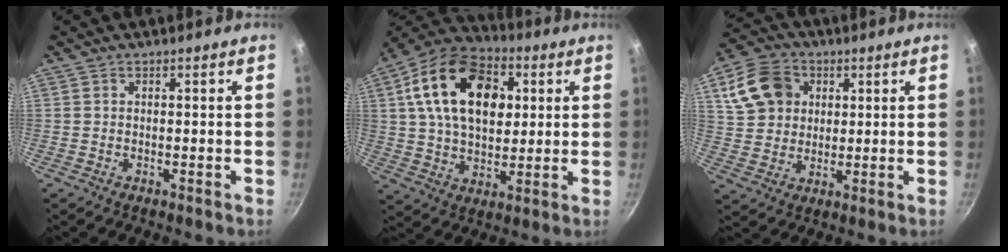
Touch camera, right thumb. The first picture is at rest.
{"total": 21.0, "force": [5.4, 13.7, 15.1], "torque": [-0.231, 0.006, 0.080]}
{"total": 12.2, "force": [4.2, 9.8, 6.0], "torque": [-0.093, 0.007, 0.077]}